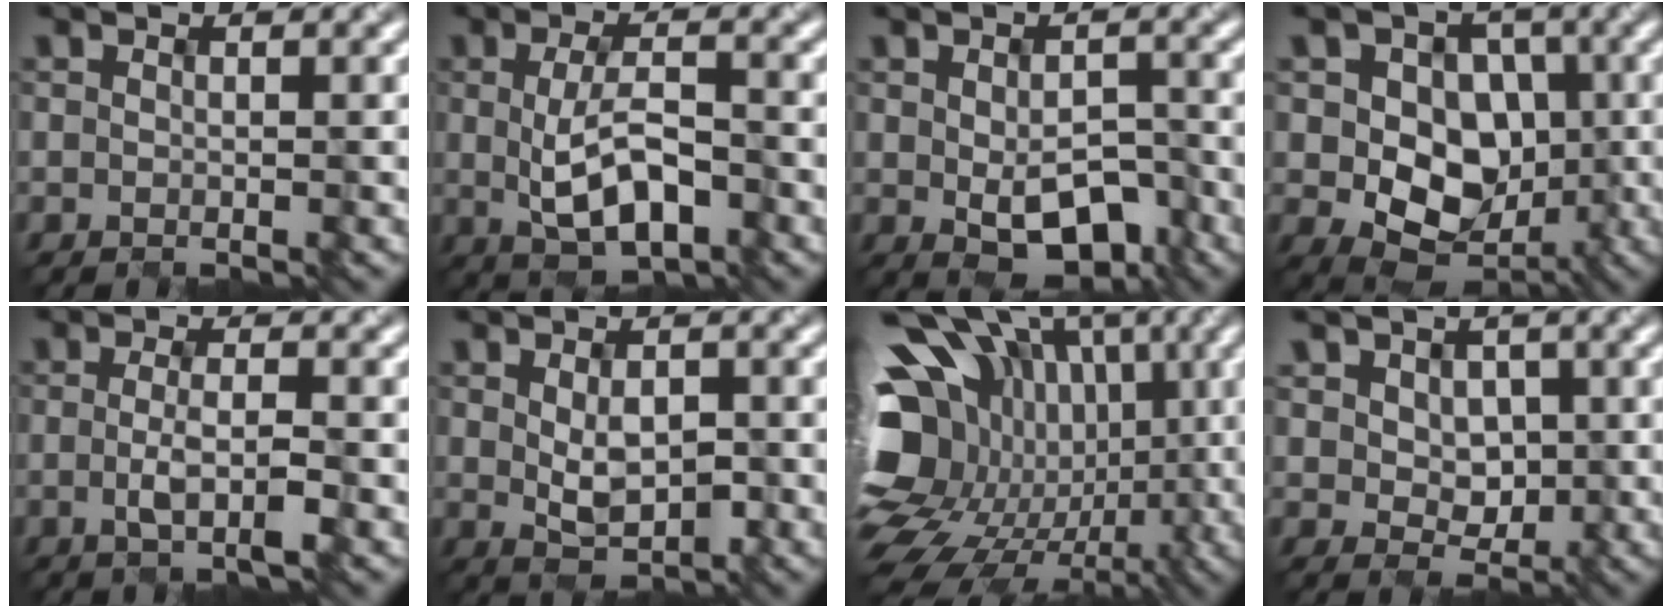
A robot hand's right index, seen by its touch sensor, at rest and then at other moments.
{"total": 5.0, "force": [-1.3, 2.1, 4.3], "torque": [-0.083, -0.005, -0.015]}
{"total": 5.5, "force": [-2.1, 3.0, 4.1], "torque": [-0.070, -0.019, -0.018]}
{"total": 7.5, "force": [-0.8, 6.0, 4.5], "torque": [-0.060, -0.006, -0.015]}
{"total": 2.6, "force": [-1.1, 0.4, 2.3], "torque": [-0.049, -0.006, -0.013]}
{"total": 3.1, "force": [-0.5, 1.7, 2.5], "torque": [-0.048, -0.003, 0.002]}
{"total": 17.8, "force": [-1.7, 13.8, 11.1], "torque": [-0.197, 0.020, -0.026]}
{"total": 2.8, "force": [0.4, 2.5, 1.3], "torque": [-0.039, -0.005, 0.018]}